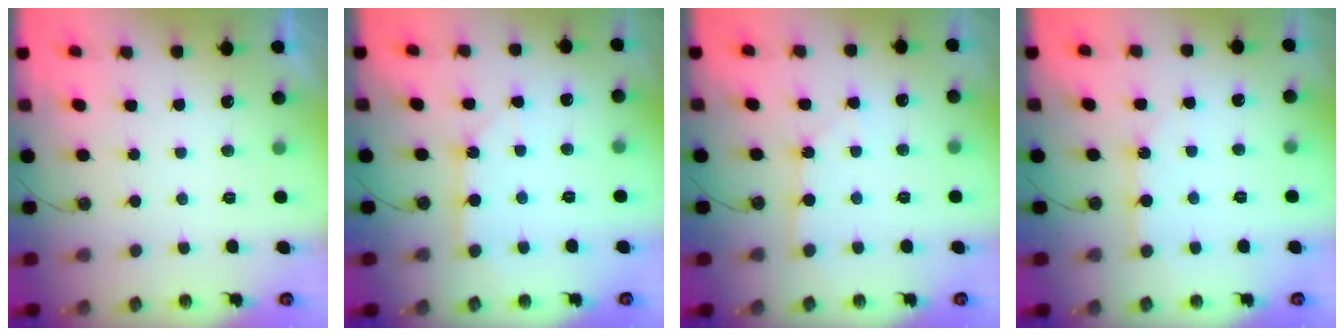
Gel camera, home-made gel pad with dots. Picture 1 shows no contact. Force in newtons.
{"total": 4.8, "press": 4.8, "slide": 0.5}
{"total": 4.1, "press": 4.1, "slide": 0.5}
{"total": 6.1, "press": 6.1, "slide": 0.2}